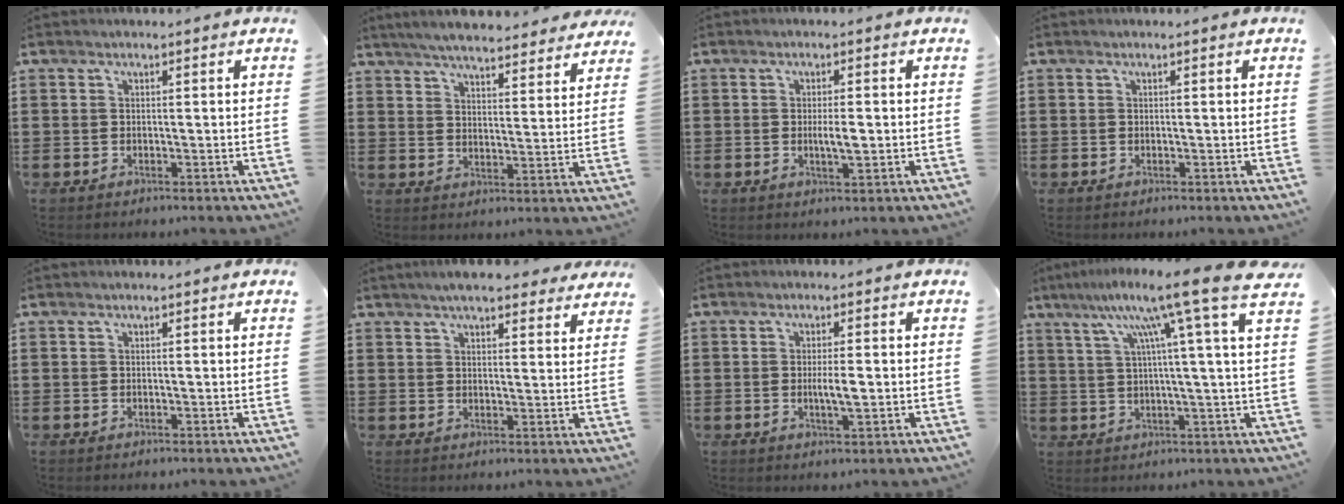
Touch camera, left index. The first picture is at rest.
{"total": 5.5, "force": [5.3, 0.2, 1.6], "torque": [-0.052, -0.023, 0.094]}
{"total": 3.2, "force": [-0.2, 0.7, 3.2], "torque": [-0.056, -0.003, -0.003]}
{"total": 0.0}
{"total": 0.0}
{"total": 5.3, "force": [4.6, 1.1, 2.5], "torque": [-0.059, -0.001, 0.085]}
{"total": 3.4, "force": [-0.2, 0.6, 3.4], "torque": [-0.066, -0.006, -0.007]}
{"total": 12.4, "force": [6.8, -1.4, 10.3], "torque": [-0.201, -0.021, 0.096]}